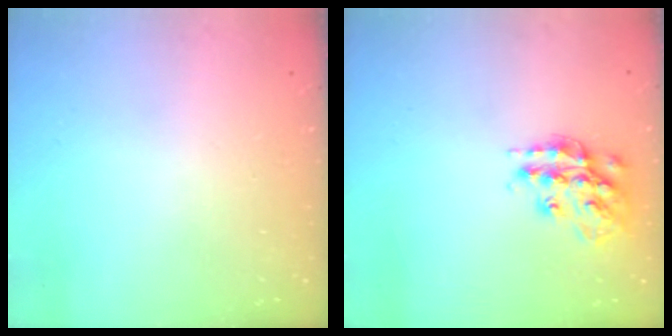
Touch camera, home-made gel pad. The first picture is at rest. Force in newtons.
{"total": 16.3, "press": 16.3, "slide": 0.8}